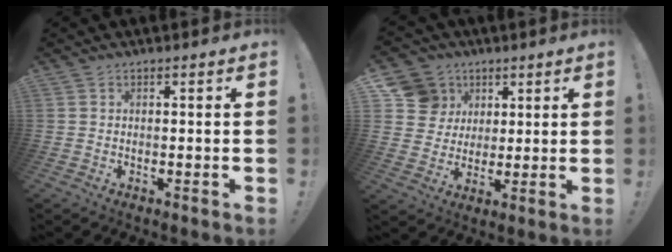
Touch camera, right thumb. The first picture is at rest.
{"total": 11.5, "force": [4.3, 10.3, 2.7], "torque": [-0.035, -0.014, 0.091]}